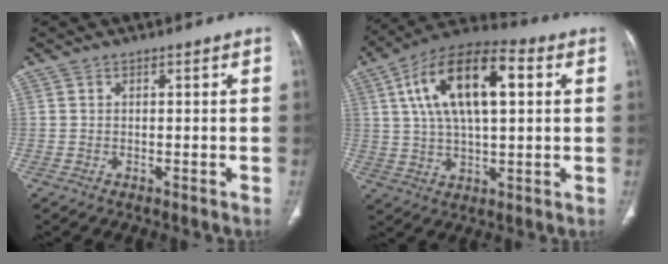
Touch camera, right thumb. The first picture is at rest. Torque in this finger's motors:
{"motor_torque": [-0.92, 2.02, 0.21, 0.32, 0.52]}